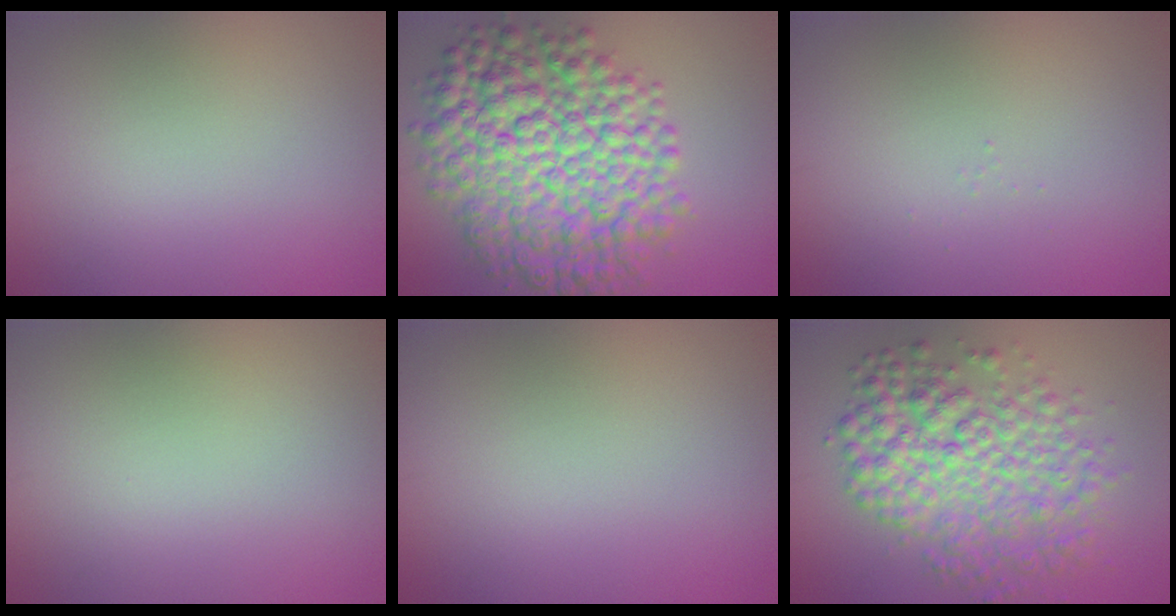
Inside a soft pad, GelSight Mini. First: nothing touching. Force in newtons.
{"total": 11.7, "press": 11.7, "slide": 0.2}
{"total": 0.0}
{"total": 0.0}
{"total": 0.0}
{"total": 7.4, "press": 7.4, "slide": 0.1}